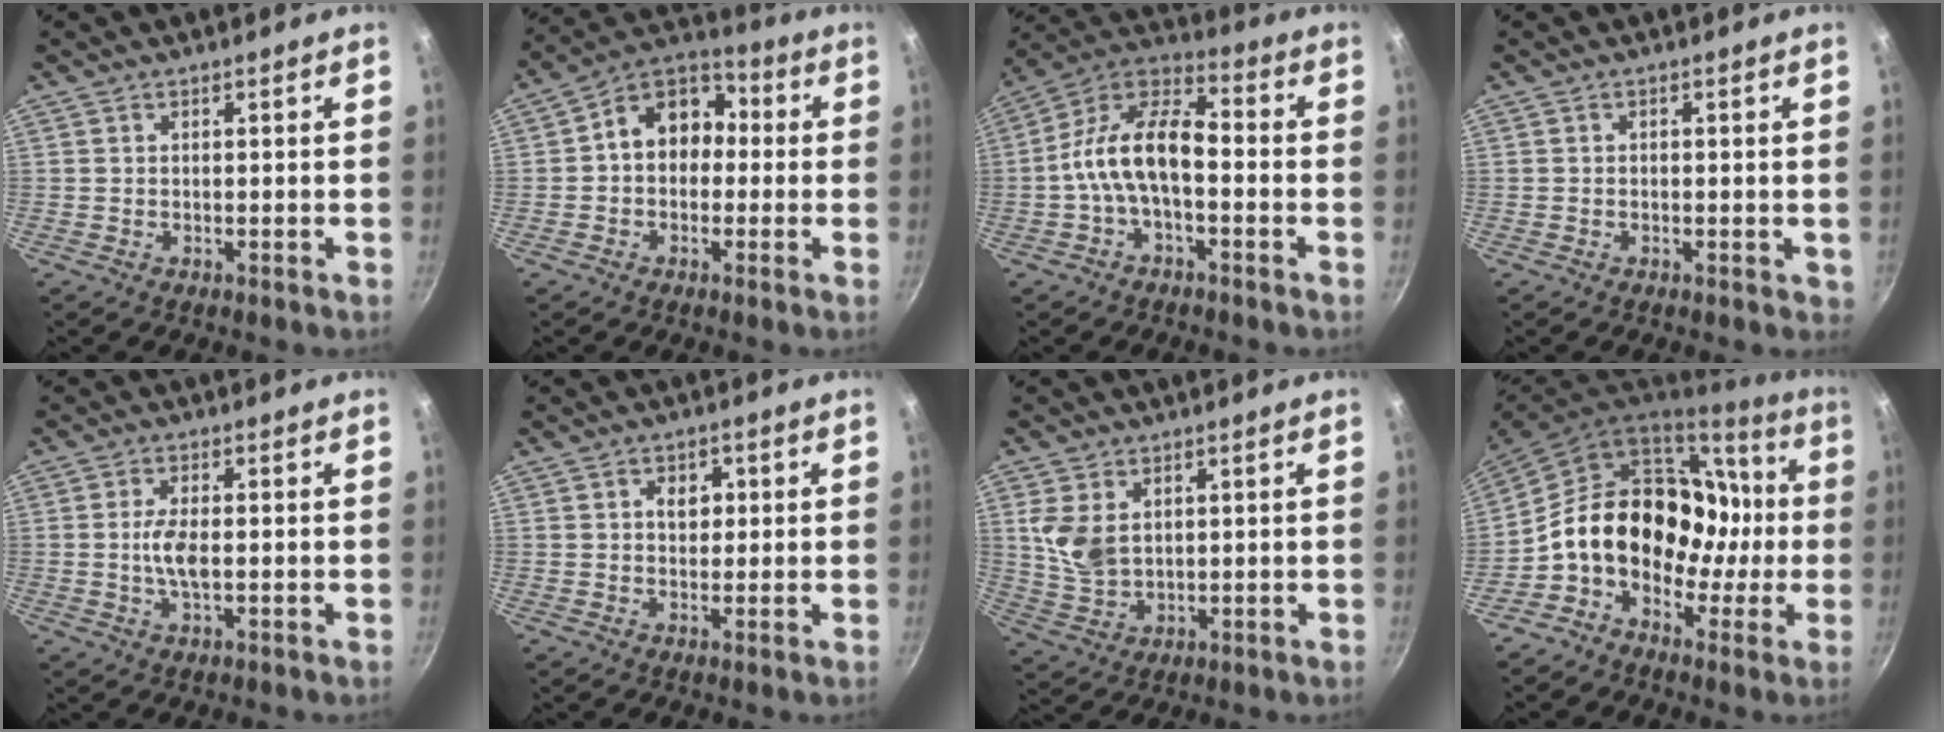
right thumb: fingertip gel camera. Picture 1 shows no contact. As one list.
[{"total": 11.3, "force": [0.3, 8.8, 7.1], "torque": [-0.068, 0.037, -0.019]}, {"total": 12.8, "force": [-2.4, 6.6, 10.6], "torque": [-0.182, 0.050, -0.063]}, {"total": 1.1, "force": [-0.2, 0.8, 0.8], "torque": [-0.006, 0.001, -0.003]}, {"total": 4.8, "force": [-0.3, 1.9, 4.4], "torque": [-0.093, 0.000, -0.009]}, {"total": 3.6, "force": [0.8, 2.8, 2.1], "torque": [-0.011, 0.000, 0.010]}, {"total": 7.8, "force": [2.2, 5.3, 5.3], "torque": [-0.099, -0.019, 0.053]}, {"total": 21.6, "force": [-2.1, 16.8, 13.4], "torque": [-0.177, 0.066, -0.036]}]